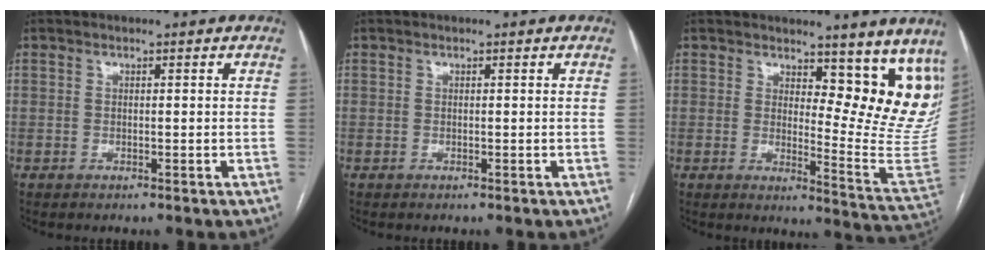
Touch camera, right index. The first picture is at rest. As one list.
[{"total": 0.0}, {"total": 14.6, "force": [12.0, 4.2, 7.3], "torque": [-0.056, -0.053, 0.124]}]